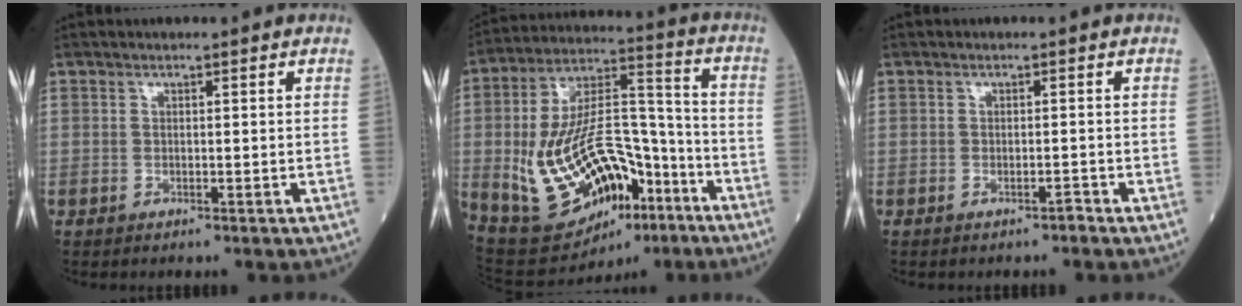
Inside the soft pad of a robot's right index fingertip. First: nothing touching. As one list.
[{"total": 22.4, "force": [-8.3, 10.6, 18.0], "torque": [-0.340, 0.018, -0.118]}, {"total": 0.8, "force": [-0.6, 0.1, 0.5], "torque": [-0.009, 0.000, -0.010]}]